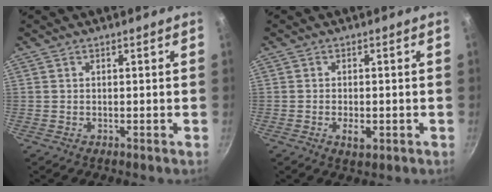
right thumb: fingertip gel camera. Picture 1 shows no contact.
{"total": 3.2, "force": [-1.0, 1.6, 2.6], "torque": [-0.043, 0.003, -0.013]}